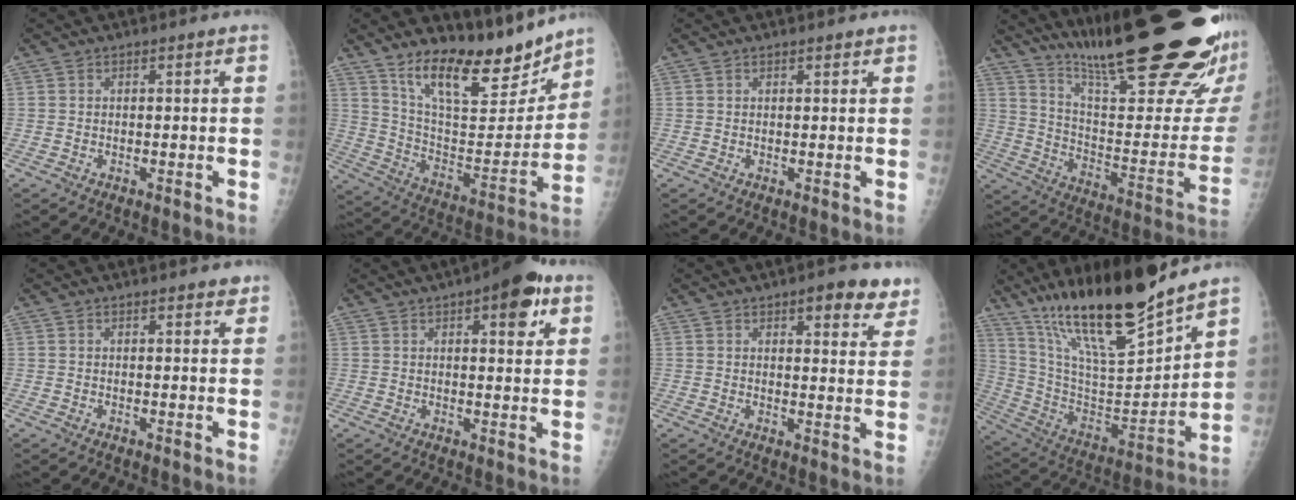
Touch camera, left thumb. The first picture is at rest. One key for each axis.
{"total": 20.8, "fx": 16.0, "fy": 6.7, "fz": 11.4, "tx": -0.131, "ty": -0.094, "tz": 0.272}
{"total": 1.5, "fx": 1.2, "fy": 0.4, "fz": 0.8, "tx": -0.010, "ty": -0.004, "tz": 0.016}
{"total": 34.0, "fx": 24.3, "fy": 5.1, "fz": 23.2, "tx": -0.294, "ty": -0.122, "tz": 0.363}
{"total": 3.4, "fx": 2.7, "fy": 1.0, "fz": 1.8, "tx": -0.006, "ty": -0.007, "tz": 0.034}
{"total": 9.6, "fx": 4.7, "fy": 3.4, "fz": 7.6, "tx": -0.077, "ty": -0.014, "tz": 0.056}
{"total": 9.4, "fx": 6.4, "fy": 3.3, "fz": 6.1, "tx": -0.041, "ty": -0.031, "tz": 0.076}
{"total": 25.3, "fx": 19.3, "fy": 4.8, "fz": 15.7, "tx": -0.246, "ty": -0.089, "tz": 0.342}